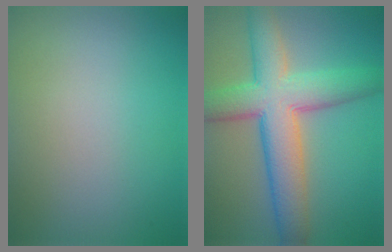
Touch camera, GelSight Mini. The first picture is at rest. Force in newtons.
{"total": 9.2, "press": 9.2, "slide": 0.3}